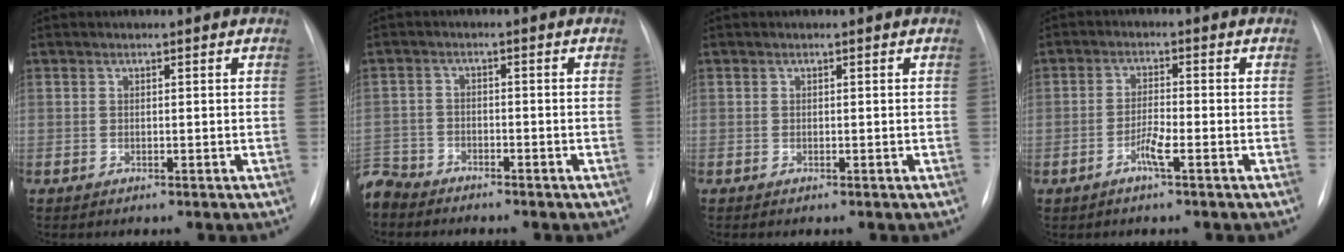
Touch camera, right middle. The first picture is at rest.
{"total": 6.5, "force": [-5.9, 2.6, 0.4], "torque": [-0.013, -0.008, -0.110]}
{"total": 0.0}
{"total": 2.9, "force": [-1.6, -0.1, 2.4], "torque": [-0.050, -0.001, -0.035]}